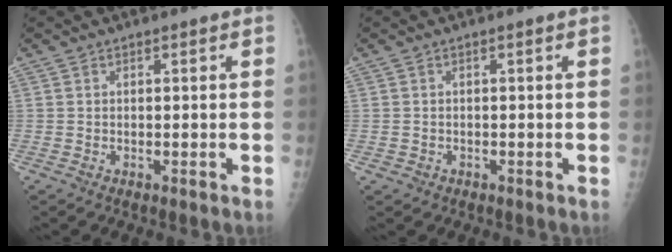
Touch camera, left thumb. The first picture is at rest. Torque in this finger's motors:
{"motor_torque": [-0.11, -0.02, -0.15, -0.07, 0.01]}